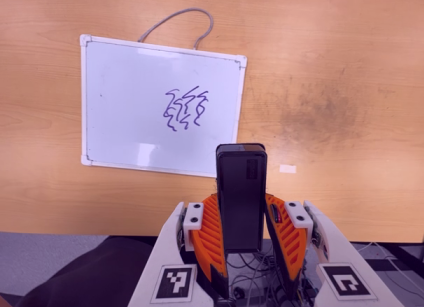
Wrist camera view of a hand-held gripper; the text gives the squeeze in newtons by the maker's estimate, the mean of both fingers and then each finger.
{"total": 4.5, "left": 3.4, "right": 5.7}